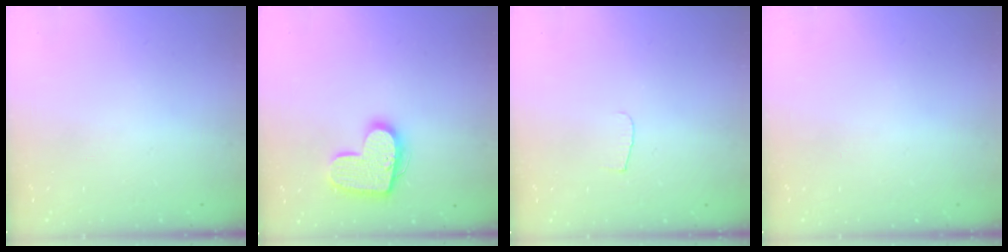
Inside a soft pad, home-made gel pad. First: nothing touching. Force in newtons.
{"total": 15.7, "press": 15.6, "slide": 0.9}
{"total": 3.8, "press": 3.8, "slide": 0.4}
{"total": 0.0}